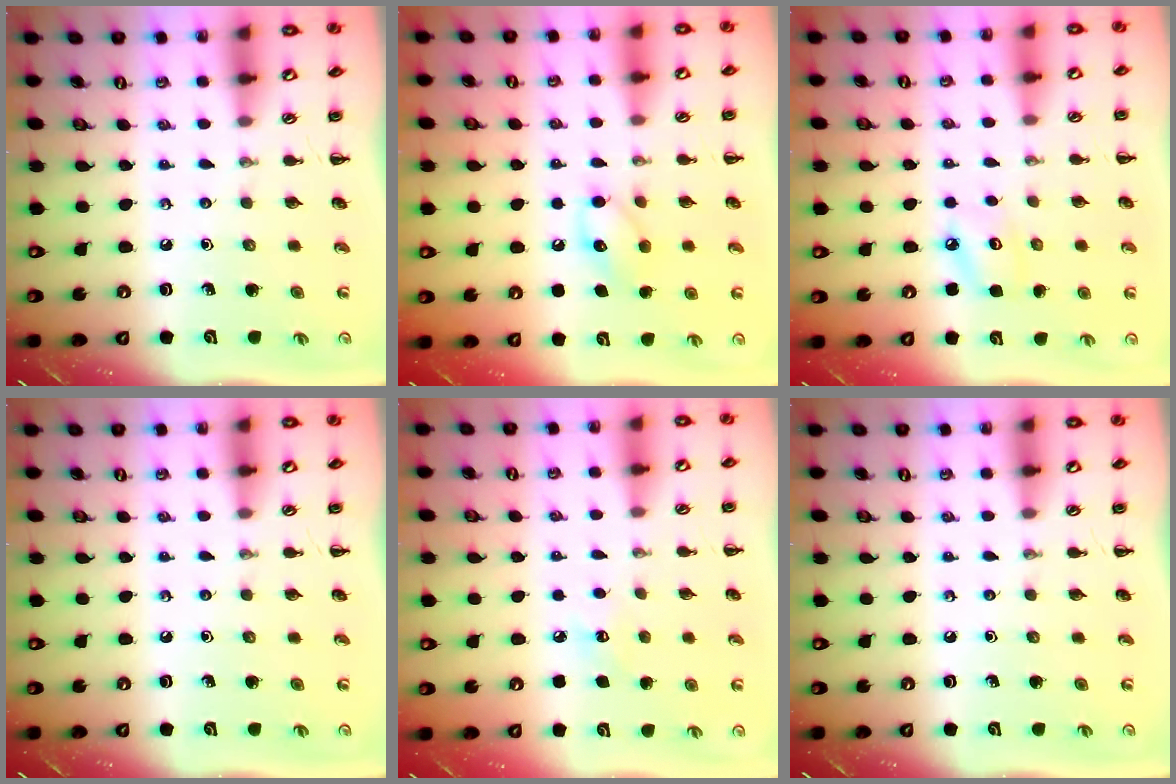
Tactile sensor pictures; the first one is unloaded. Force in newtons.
{"total": 9.8, "press": 9.8, "slide": 1.0}
{"total": 5.7, "press": 5.6, "slide": 1.0}
{"total": 0.0}
{"total": 5.2, "press": 5.1, "slide": 1.3}
{"total": 0.0}